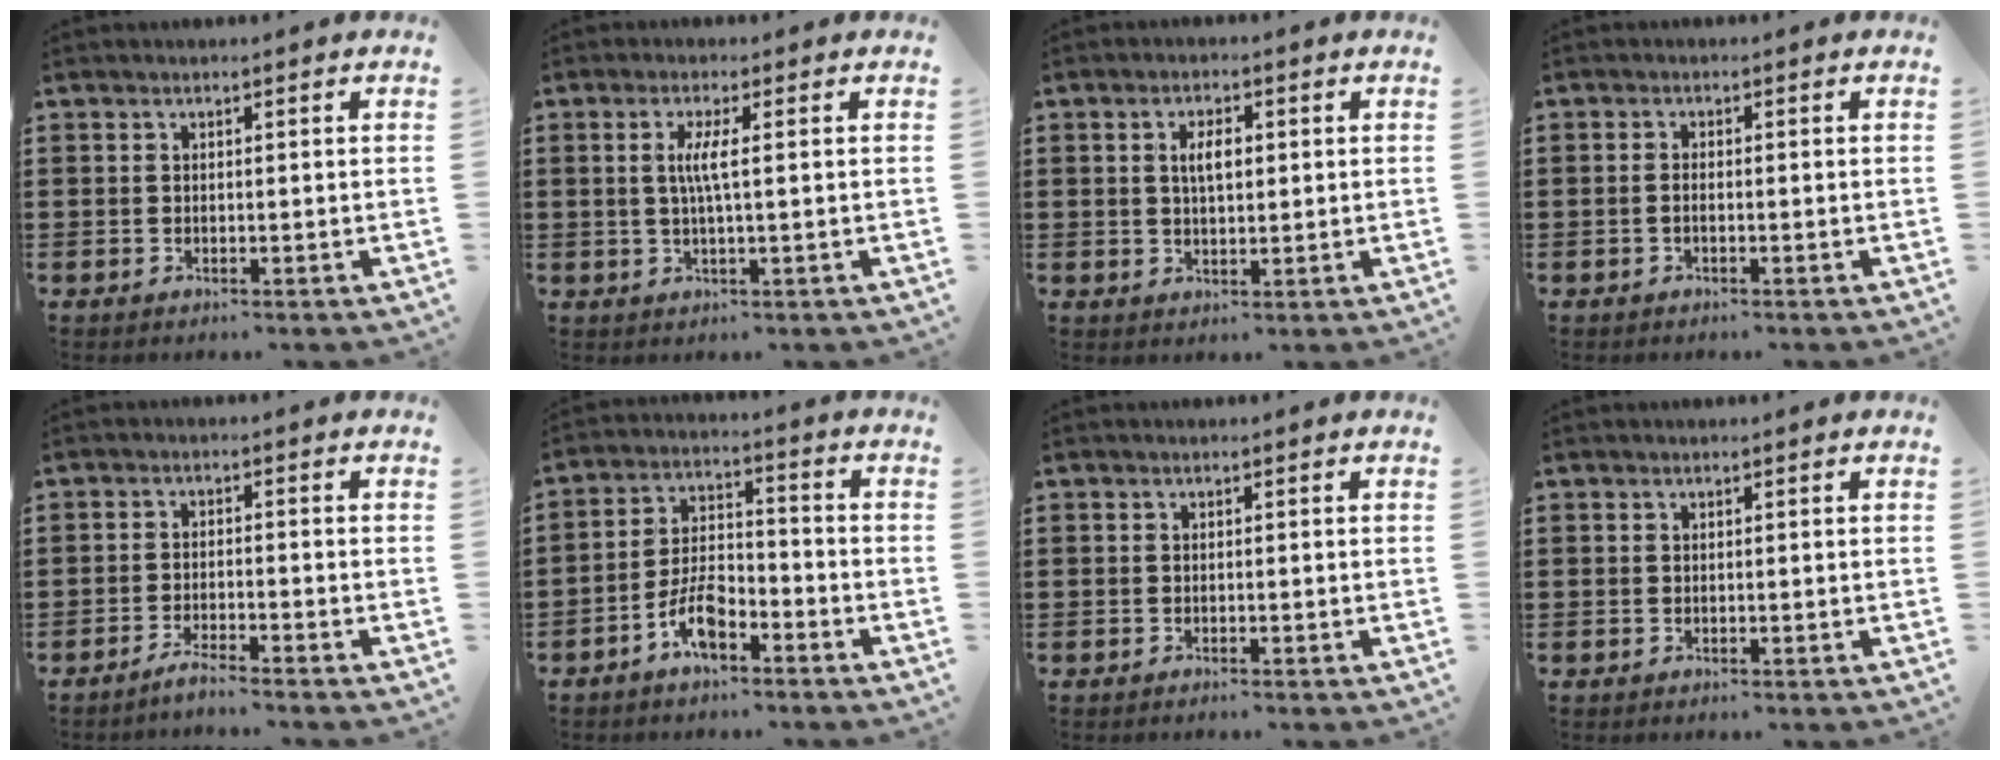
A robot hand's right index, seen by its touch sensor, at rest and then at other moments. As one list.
[{"total": 3.6, "force": [0.3, 0.0, 3.6], "torque": [-0.076, -0.008, 0.000]}, {"total": 3.4, "force": [0.6, 1.4, 3.1], "torque": [-0.062, 0.007, 0.009]}, {"total": 0.9, "force": [-0.5, 0.0, 0.8], "torque": [-0.018, -0.008, -0.007]}, {"total": 2.7, "force": [-2.6, -0.5, 0.6], "torque": [-0.011, 0.000, -0.050]}, {"total": 7.0, "force": [-4.2, 2.8, 4.8], "torque": [-0.107, 0.006, -0.081]}, {"total": 0.5, "force": [-0.5, -0.2, 0.0], "torque": [-0.001, -0.004, -0.010]}, {"total": 0.0}]